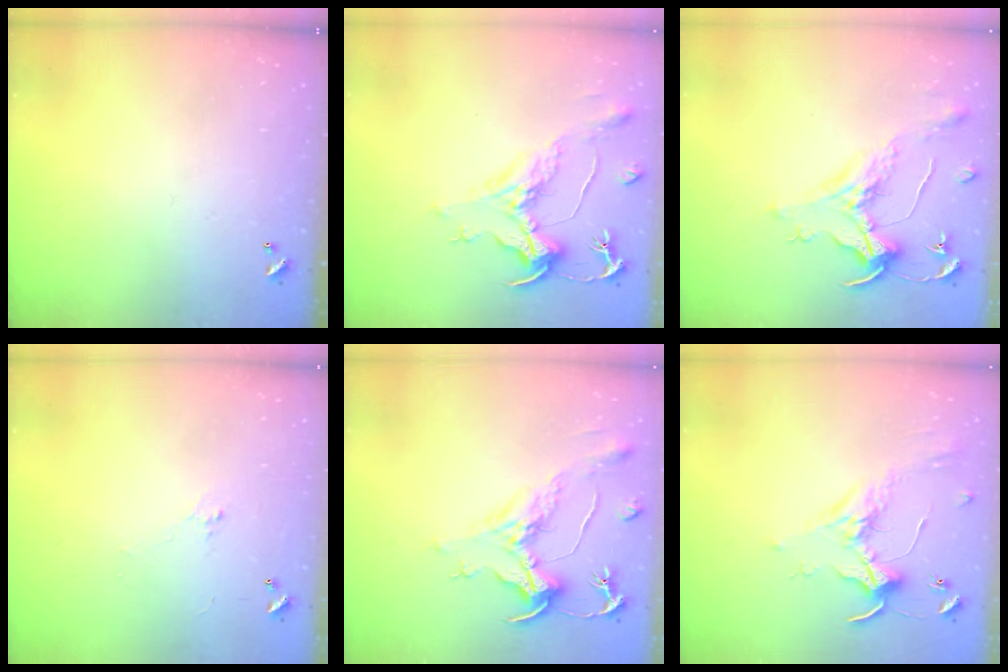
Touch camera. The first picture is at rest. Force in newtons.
{"total": 2.1, "press": 1.7, "slide": 1.3}
{"total": 1.6, "press": 1.4, "slide": 0.7}
{"total": 0.6, "press": 0.3, "slide": 0.5}
{"total": 2.2, "press": 1.7, "slide": 1.3}
{"total": 1.7, "press": 1.7, "slide": 0.4}